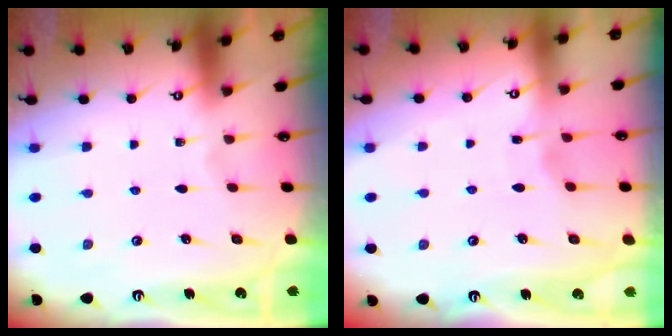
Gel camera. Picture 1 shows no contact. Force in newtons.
{"total": 2.6, "press": 2.6, "slide": 0.3}